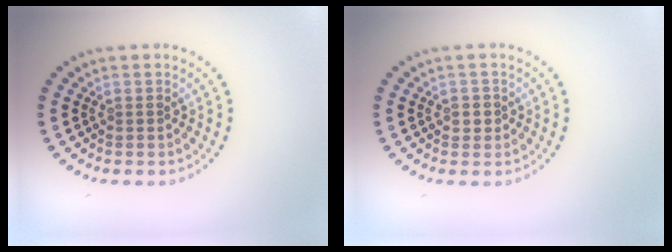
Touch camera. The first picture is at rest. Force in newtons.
{"total": 1.1, "press": 1.1, "slide": 0.4}